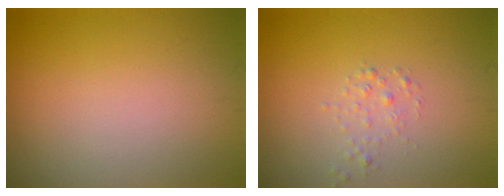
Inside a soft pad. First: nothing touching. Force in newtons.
{"total": 1.0, "press": 1.0, "slide": 0.0}